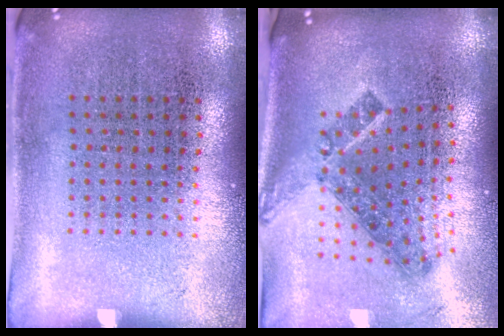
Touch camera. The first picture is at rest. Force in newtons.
{"total": 1.6, "press": 1.1, "slide": 1.1}